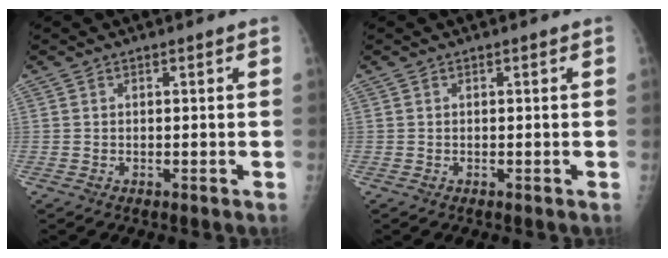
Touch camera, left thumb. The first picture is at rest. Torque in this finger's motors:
{"motor_torque": [0.00, 0.00, 0.00, 0.00, 0.00]}